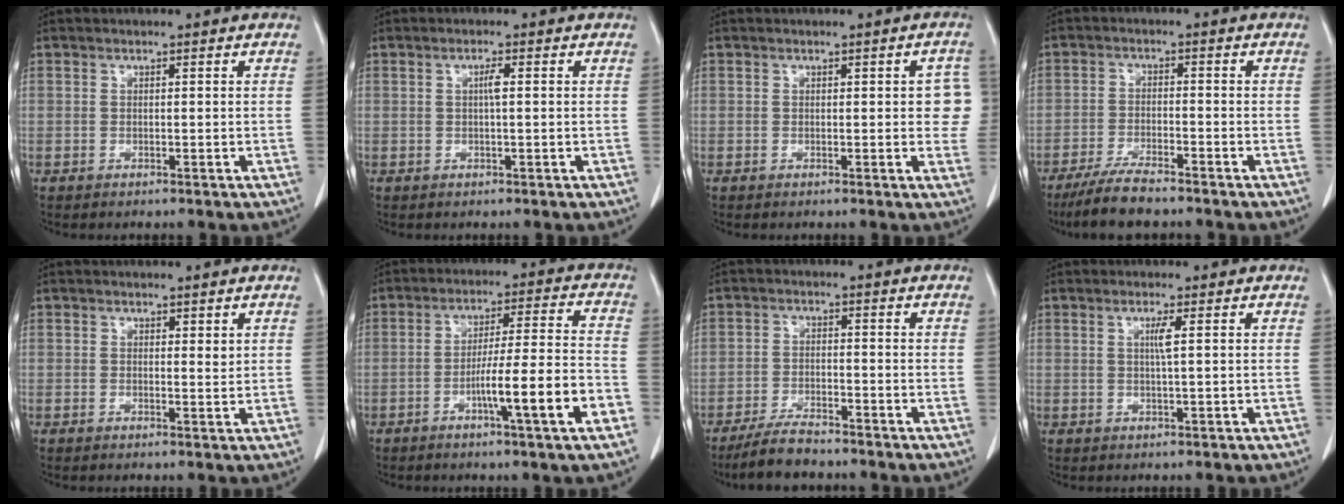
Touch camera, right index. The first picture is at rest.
{"total": 1.5, "force": [0.2, 0.1, 1.4], "torque": [-0.027, 0.003, 0.002]}
{"total": 4.6, "force": [0.5, 1.6, 4.3], "torque": [-0.027, 0.002, 0.000]}
{"total": 6.7, "force": [-5.5, 1.1, 3.6], "torque": [-0.070, -0.018, -0.101]}
{"total": 1.0, "force": [0.6, 0.4, 0.7], "torque": [-0.007, -0.005, 0.008]}
{"total": 11.6, "force": [-4.8, -0.4, 10.6], "torque": [-0.173, 0.003, -0.073]}
{"total": 5.4, "force": [-4.8, 1.2, 2.3], "torque": [-0.047, -0.011, -0.089]}
{"total": 1.9, "force": [0.5, -0.3, 1.8], "torque": [-0.036, -0.001, 0.008]}